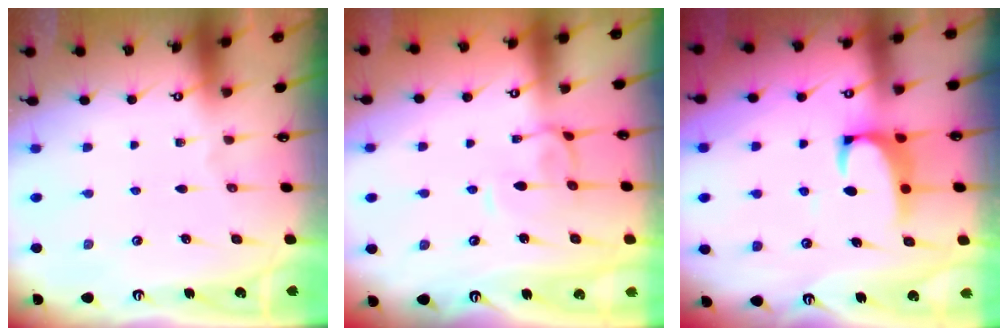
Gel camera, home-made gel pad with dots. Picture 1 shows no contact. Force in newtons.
{"total": 0.9, "press": 0.6, "slide": 0.6}
{"total": 2.2, "press": 2.0, "slide": 0.9}